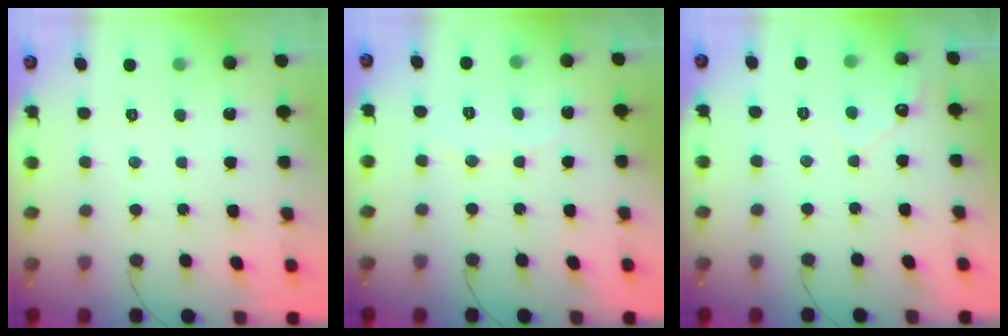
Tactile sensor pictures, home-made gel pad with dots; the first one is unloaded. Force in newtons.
{"total": 3.0, "press": 2.9, "slide": 0.3}
{"total": 3.5, "press": 3.4, "slide": 0.3}